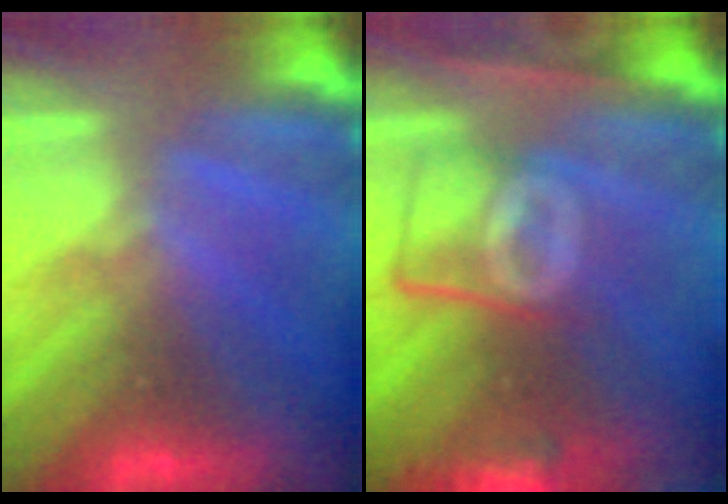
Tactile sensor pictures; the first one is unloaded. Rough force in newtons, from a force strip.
{"total": 8.9}